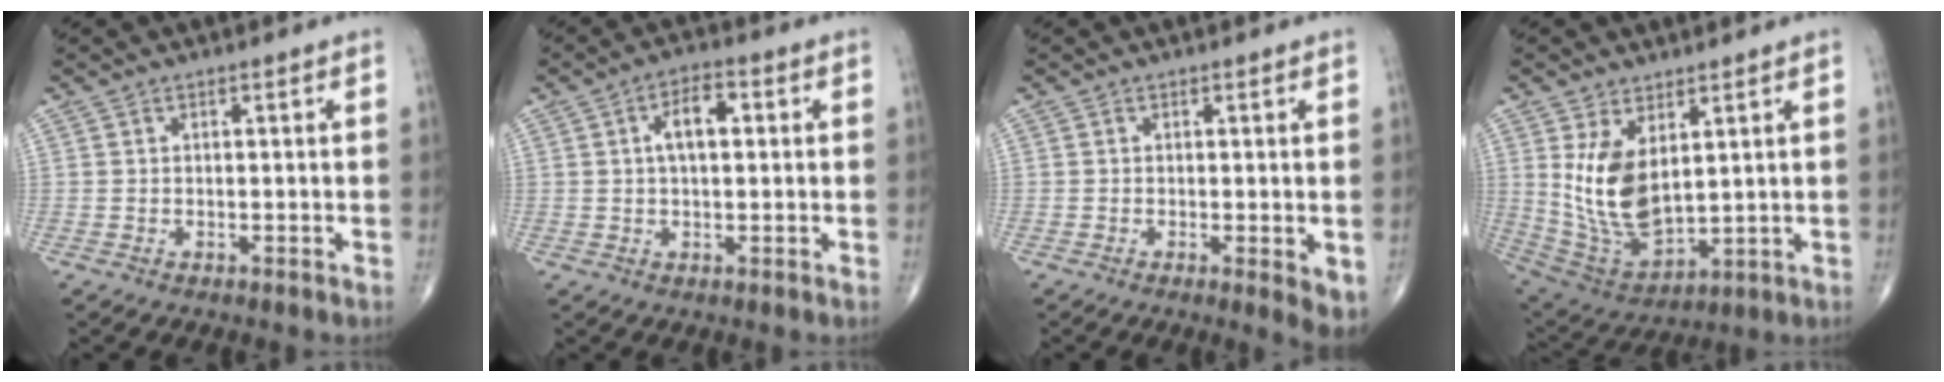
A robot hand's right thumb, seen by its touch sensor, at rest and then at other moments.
{"total": 6.2, "force": [1.2, 3.1, 5.3], "torque": [-0.085, 0.012, 0.014]}
{"total": 4.0, "force": [-0.7, 1.1, 3.8], "torque": [-0.053, -0.012, -0.012]}
{"total": 12.9, "force": [3.4, 6.8, 10.4], "torque": [-0.186, -0.025, 0.088]}